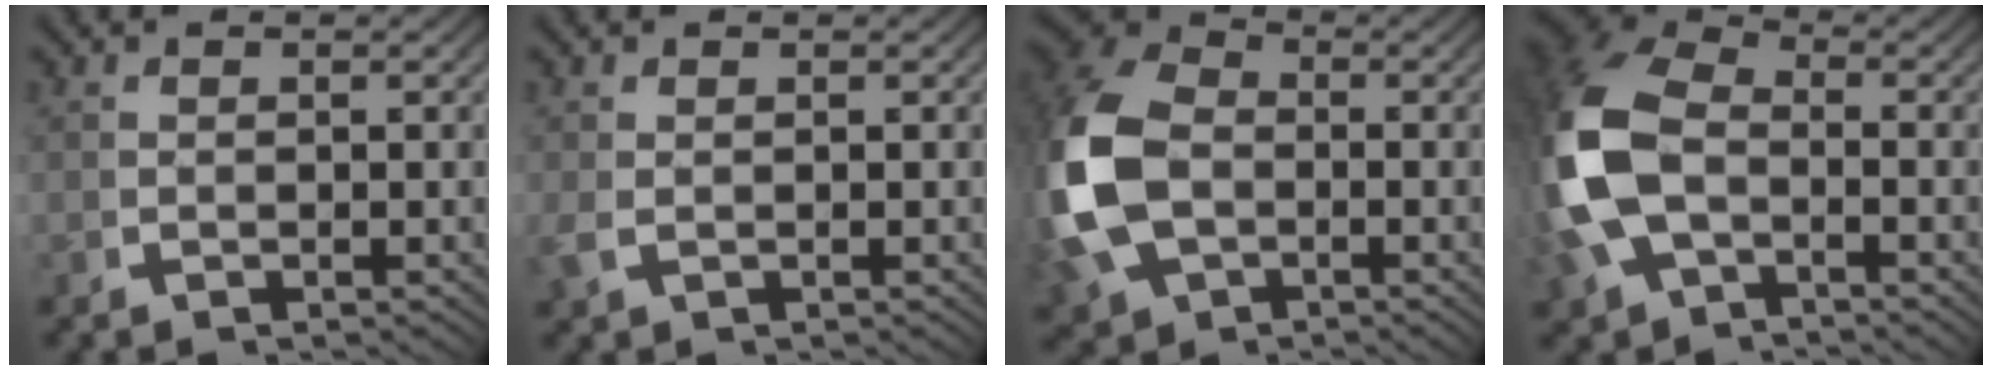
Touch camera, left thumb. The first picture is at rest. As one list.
[{"total": 1.0, "force": [0.0, 0.7, 0.7], "torque": [-0.027, -0.004, 0.006]}, {"total": 11.8, "force": [-1.1, 8.9, 7.6], "torque": [-0.206, -0.037, 0.002]}, {"total": 10.6, "force": [-1.0, 7.7, 7.2], "torque": [-0.197, -0.020, -0.007]}]